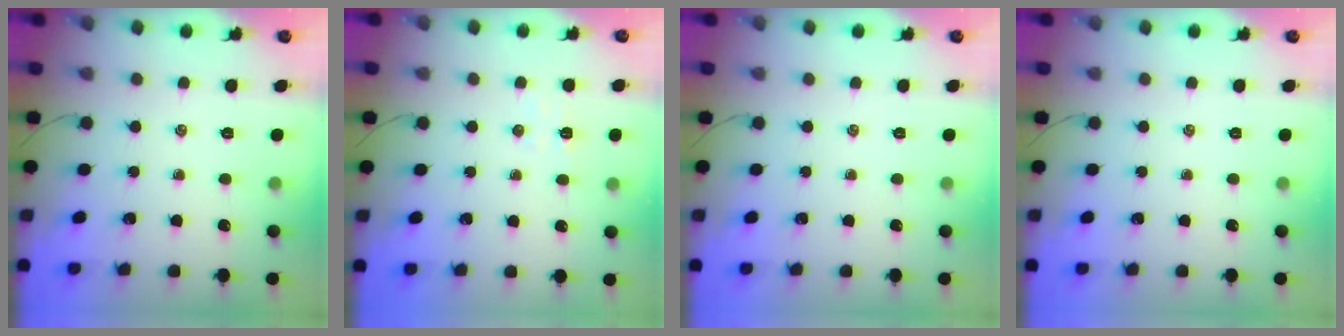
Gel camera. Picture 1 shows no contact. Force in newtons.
{"total": 3.7, "press": 3.6, "slide": 0.9}
{"total": 0.0}
{"total": 0.0}